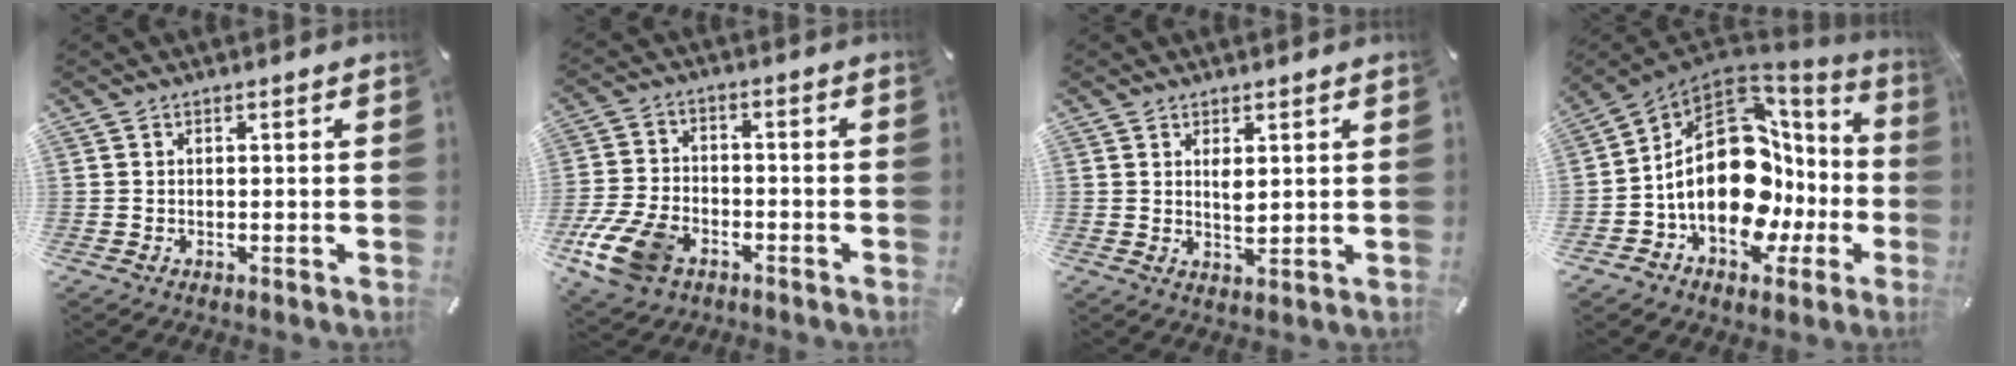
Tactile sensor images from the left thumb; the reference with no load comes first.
{"total": 11.7, "force": [-6.1, 7.4, 6.7], "torque": [-0.142, 0.028, -0.109]}
{"total": 3.0, "force": [1.4, 1.2, 2.3], "torque": [-0.043, -0.004, 0.022]}
{"total": 24.9, "force": [0.2, 16.2, 18.8], "torque": [-0.332, -0.018, 0.014]}